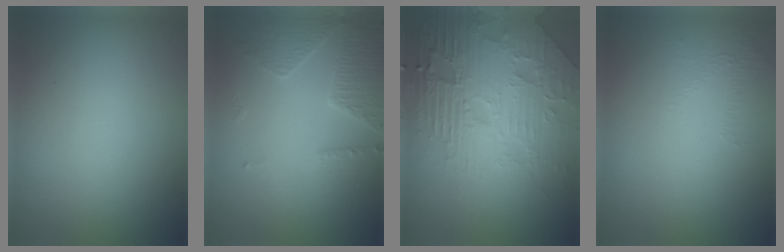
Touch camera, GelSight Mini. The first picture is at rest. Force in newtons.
{"total": 3.6, "press": 3.2, "slide": 1.5}
{"total": 8.0, "press": 6.2, "slide": 5.1}
{"total": 0.9, "press": 0.4, "slide": 0.8}